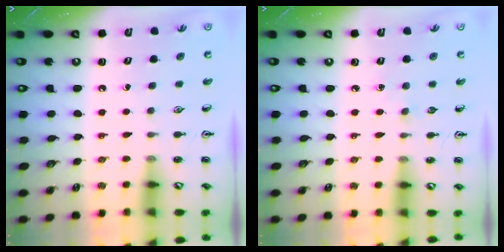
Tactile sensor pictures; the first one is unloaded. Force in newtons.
{"total": 2.6, "press": 2.5, "slide": 0.3}